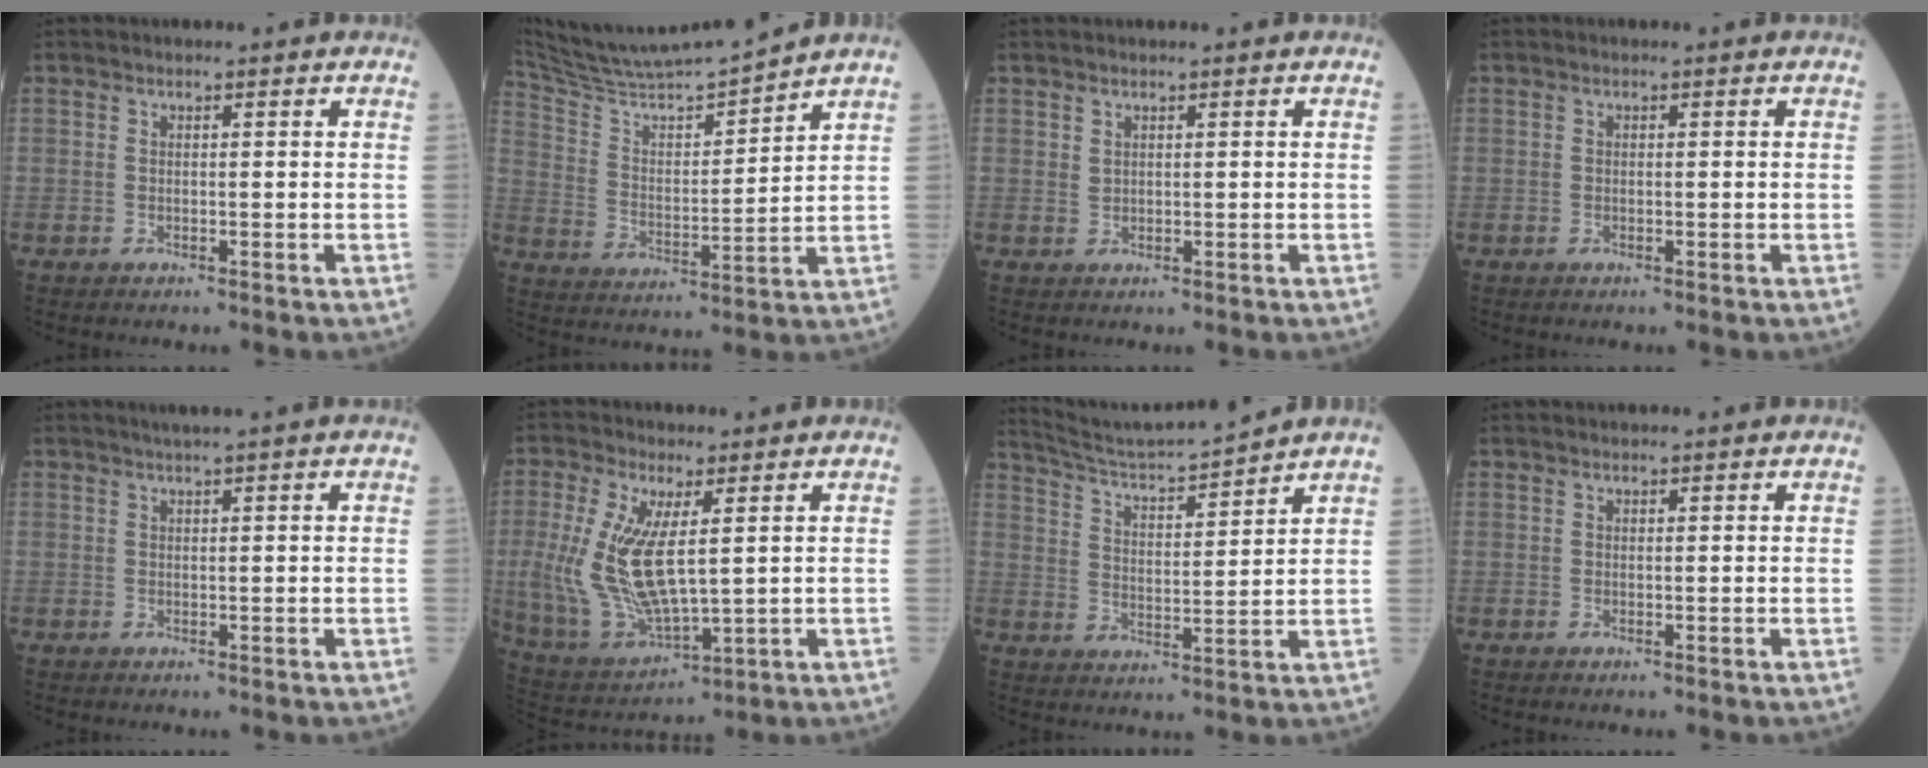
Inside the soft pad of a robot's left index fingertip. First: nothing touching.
{"total": 14.6, "force": [13.8, -1.5, 4.6], "torque": [-0.096, -0.008, 0.246]}
{"total": 0.6, "force": [0.5, 0.3, 0.2], "torque": [-0.005, 0.000, 0.015]}
{"total": 0.0}
{"total": 1.5, "force": [1.1, -0.6, 0.9], "torque": [-0.018, -0.001, 0.026]}
{"total": 12.2, "force": [1.6, 4.1, 11.4], "torque": [-0.256, -0.008, 0.052]}
{"total": 10.9, "force": [10.4, -2.0, 2.6], "torque": [-0.061, -0.003, 0.181]}
{"total": 0.9, "force": [0.9, -0.1, 0.2], "torque": [-0.008, 0.011, 0.014]}